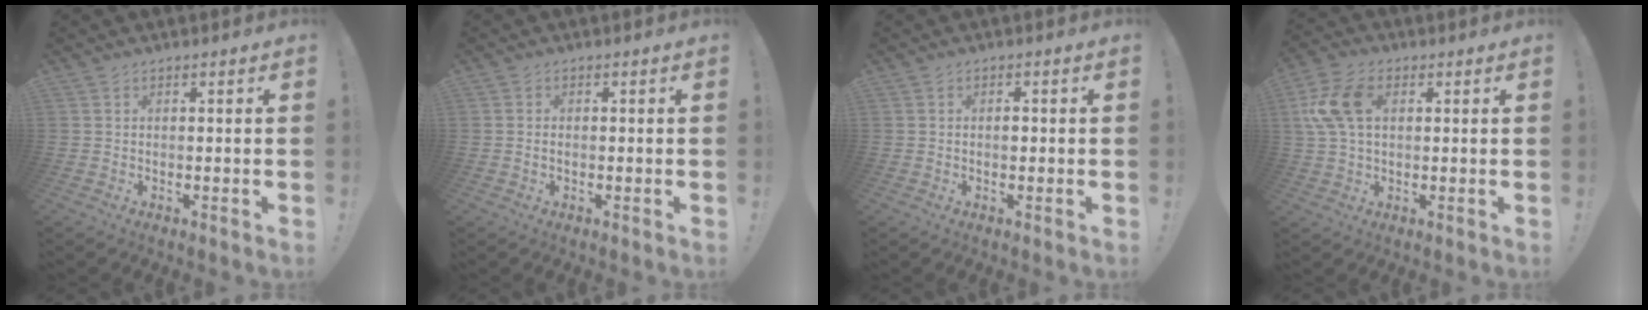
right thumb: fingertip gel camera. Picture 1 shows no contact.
{"total": 0.8, "force": [-0.3, 0.4, 0.7], "torque": [-0.013, 0.000, -0.006]}
{"total": 1.1, "force": [-0.2, 0.6, 0.9], "torque": [-0.011, 0.001, -0.005]}
{"total": 13.1, "force": [2.7, 8.2, 9.8], "torque": [-0.199, 0.005, 0.054]}